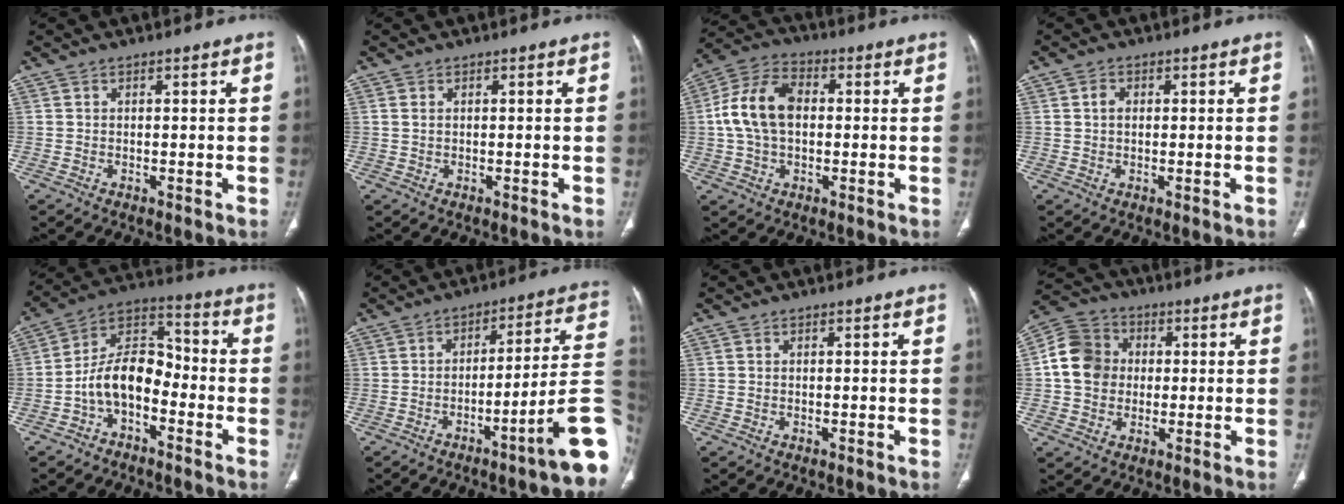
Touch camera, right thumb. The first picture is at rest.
{"total": 1.1, "force": [0.3, 0.8, 0.8], "torque": [-0.020, 0.002, 0.008]}
{"total": 12.1, "force": [0.6, 8.0, 9.1], "torque": [-0.173, 0.028, 0.005]}
{"total": 2.3, "force": [0.4, 1.7, 1.5], "torque": [-0.023, 0.001, 0.005]}
{"total": 11.1, "force": [-3.8, 6.8, 7.9], "torque": [-0.125, 0.064, -0.081]}
{"total": 16.2, "force": [-6.3, 1.2, 14.9], "torque": [-0.154, 0.040, -0.092]}
{"total": 0.0}
{"total": 10.7, "force": [0.6, 9.4, 5.2], "torque": [-0.080, 0.022, 0.001]}